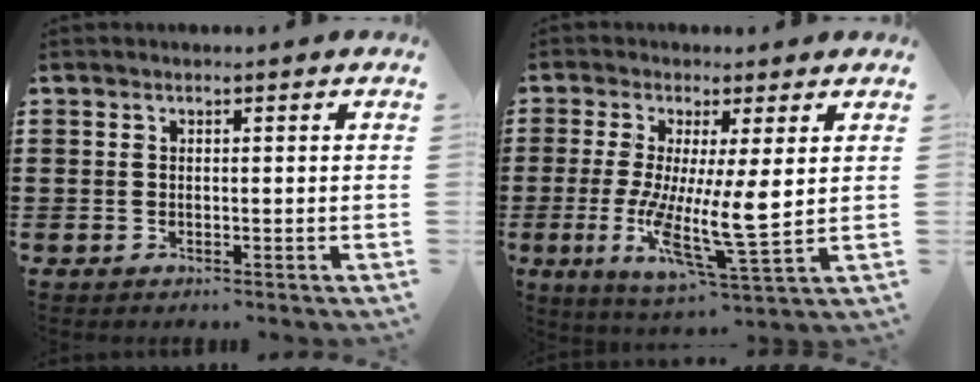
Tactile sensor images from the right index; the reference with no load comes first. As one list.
[{"total": 9.9, "force": [0.9, 1.8, 9.7], "torque": [-0.177, -0.027, 0.017]}]